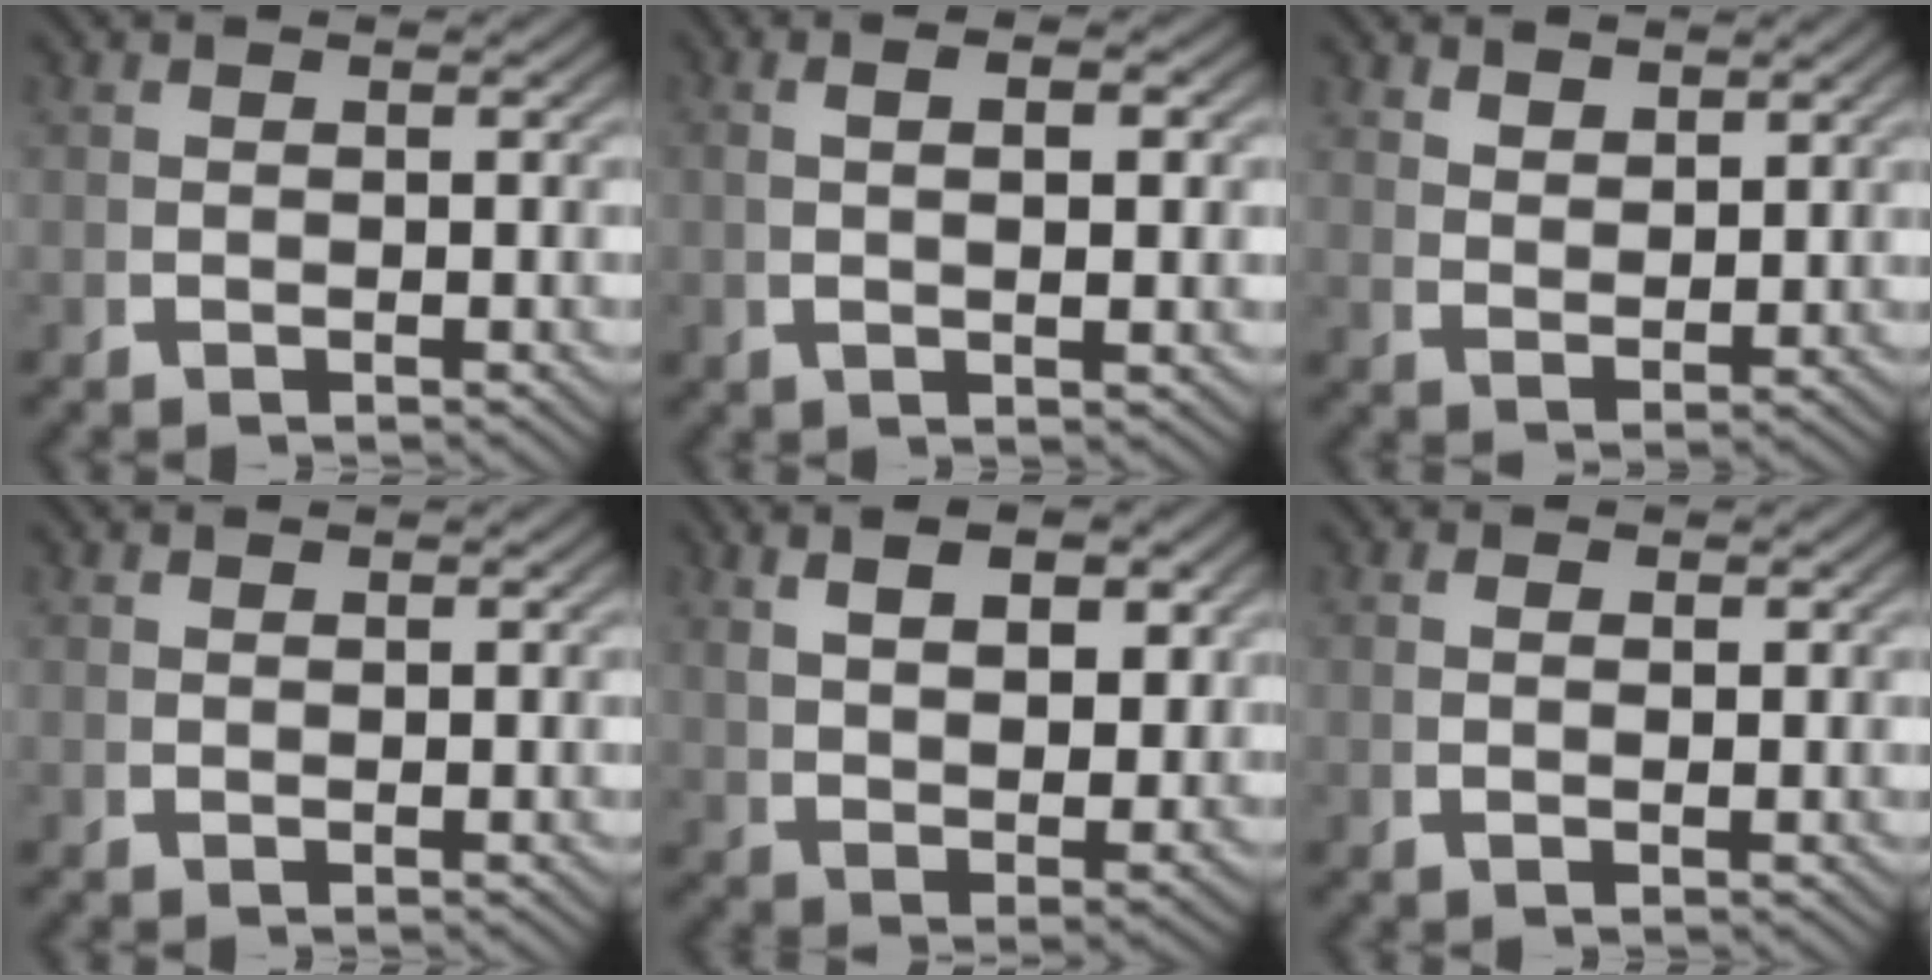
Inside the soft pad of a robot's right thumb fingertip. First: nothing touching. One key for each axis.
{"total": 3.3, "fx": 0.7, "fy": 0.4, "fz": 3.2, "tx": -0.054, "ty": 0.007, "tz": 0.015}
{"total": 2.8, "fx": 2.7, "fy": 0.2, "fz": 0.9, "tx": -0.014, "ty": -0.001, "tz": 0.060}
{"total": 0.7, "fx": 0.7, "fy": -0.2, "fz": 0.0, "tx": 0.004, "ty": 0.001, "tz": 0.017}
{"total": 6.5, "fx": 2.9, "fy": 2.8, "fz": 5.0, "tx": -0.069, "ty": -0.005, "tz": 0.061}
{"total": 1.0, "fx": 0.6, "fy": 0.0, "fz": 0.8, "tx": -0.011, "ty": 0.001, "tz": 0.013}